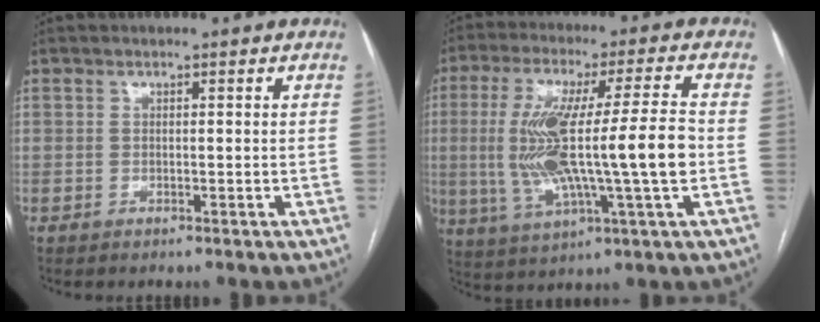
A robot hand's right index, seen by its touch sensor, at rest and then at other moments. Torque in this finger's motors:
{"motor_torque": [1.22, -0.37, 0.57, 0.21]}